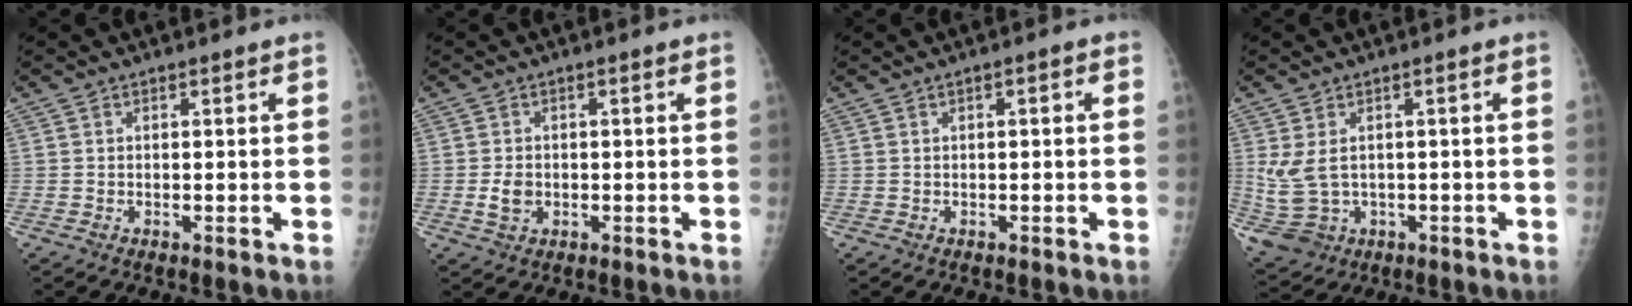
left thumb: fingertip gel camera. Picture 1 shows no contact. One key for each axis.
{"total": 3.1, "fx": -0.6, "fy": 2.3, "fz": 2.0, "tx": -0.033, "ty": 0.001, "tz": -0.008}
{"total": 1.2, "fx": 0.1, "fy": 0.5, "fz": 1.1, "tx": -0.017, "ty": 0.005, "tz": -0.001}
{"total": 7.3, "fx": 0.0, "fy": 5.6, "fz": 4.7, "tx": -0.104, "ty": -0.001, "tz": 0.023}